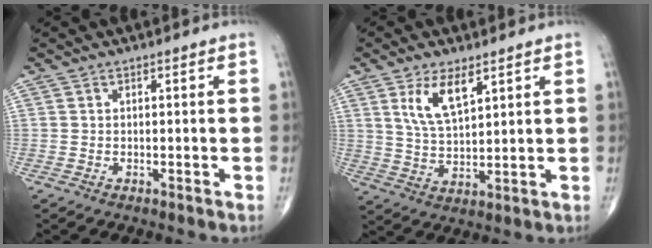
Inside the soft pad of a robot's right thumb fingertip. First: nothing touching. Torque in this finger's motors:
{"motor_torque": [-0.06, 0.07, 0.29, -0.03, 0.09]}